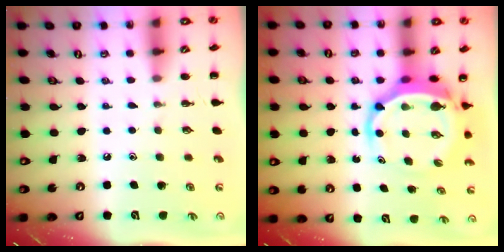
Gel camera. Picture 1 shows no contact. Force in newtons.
{"total": 7.0, "press": 6.7, "slide": 2.2}